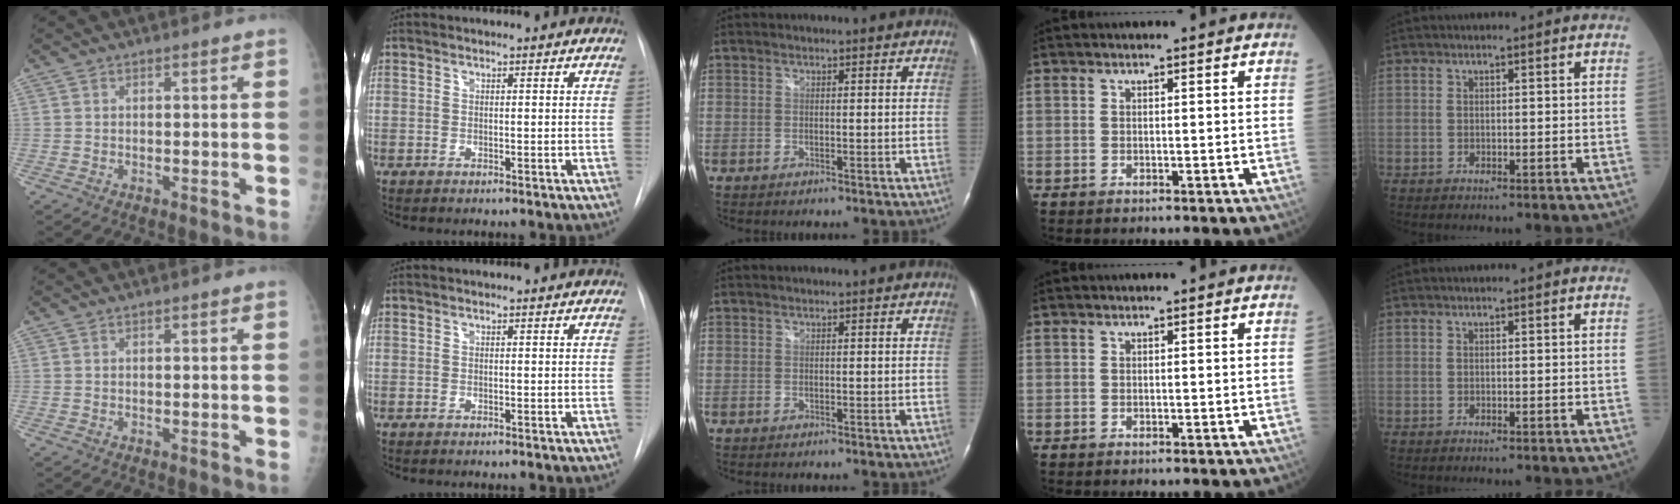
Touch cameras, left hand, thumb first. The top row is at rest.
{}